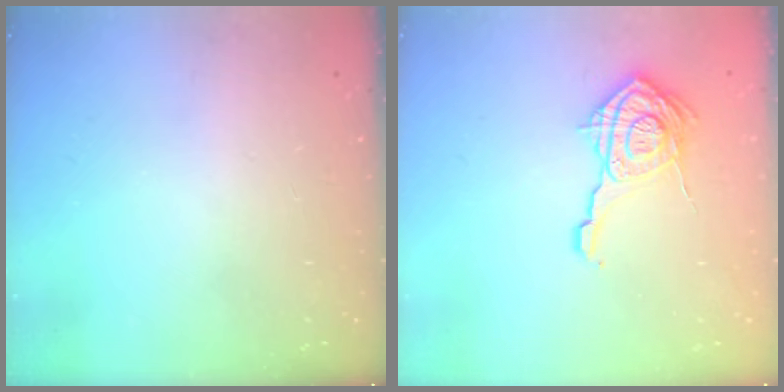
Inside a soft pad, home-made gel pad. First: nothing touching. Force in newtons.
{"total": 15.4, "press": 15.4, "slide": 0.7}